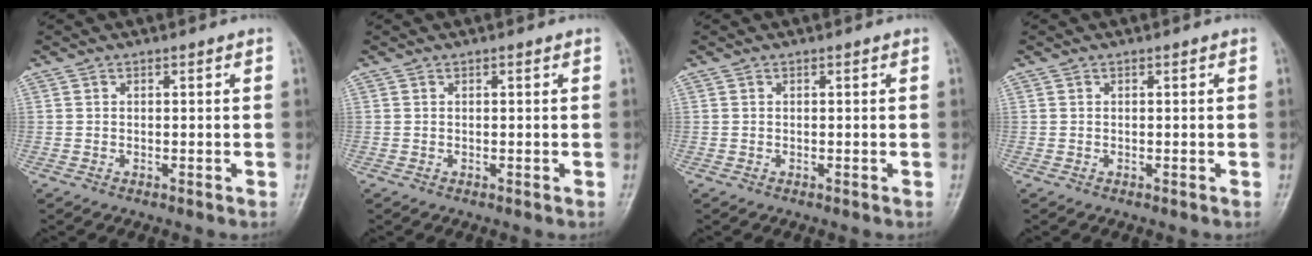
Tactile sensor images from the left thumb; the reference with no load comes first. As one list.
[{"total": 0.0}, {"total": 0.0}, {"total": 0.0}]